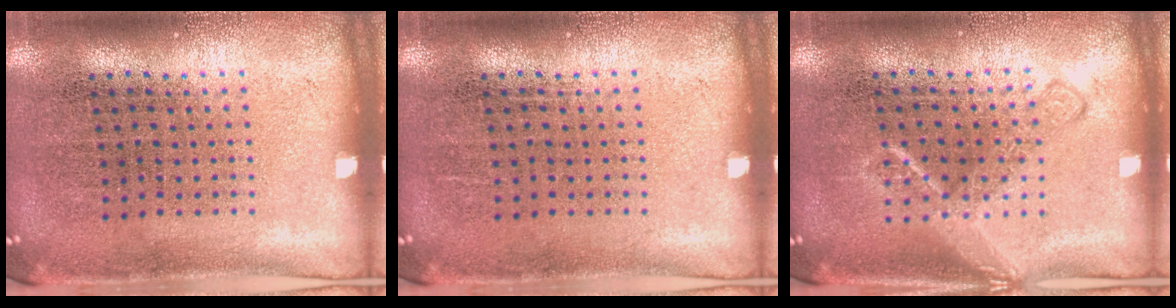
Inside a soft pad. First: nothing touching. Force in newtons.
{"total": 0.0}
{"total": 2.3, "press": 2.3, "slide": 0.3}